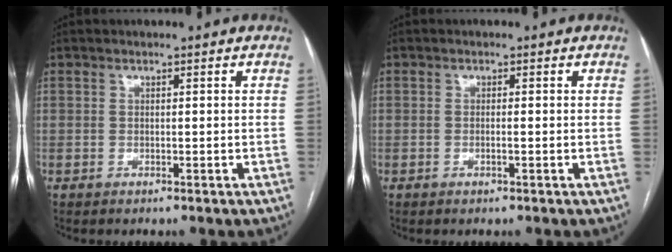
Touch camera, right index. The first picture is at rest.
{"total": 0.6, "force": [-0.2, 0.0, 0.6], "torque": [-0.012, 0.000, -0.002]}